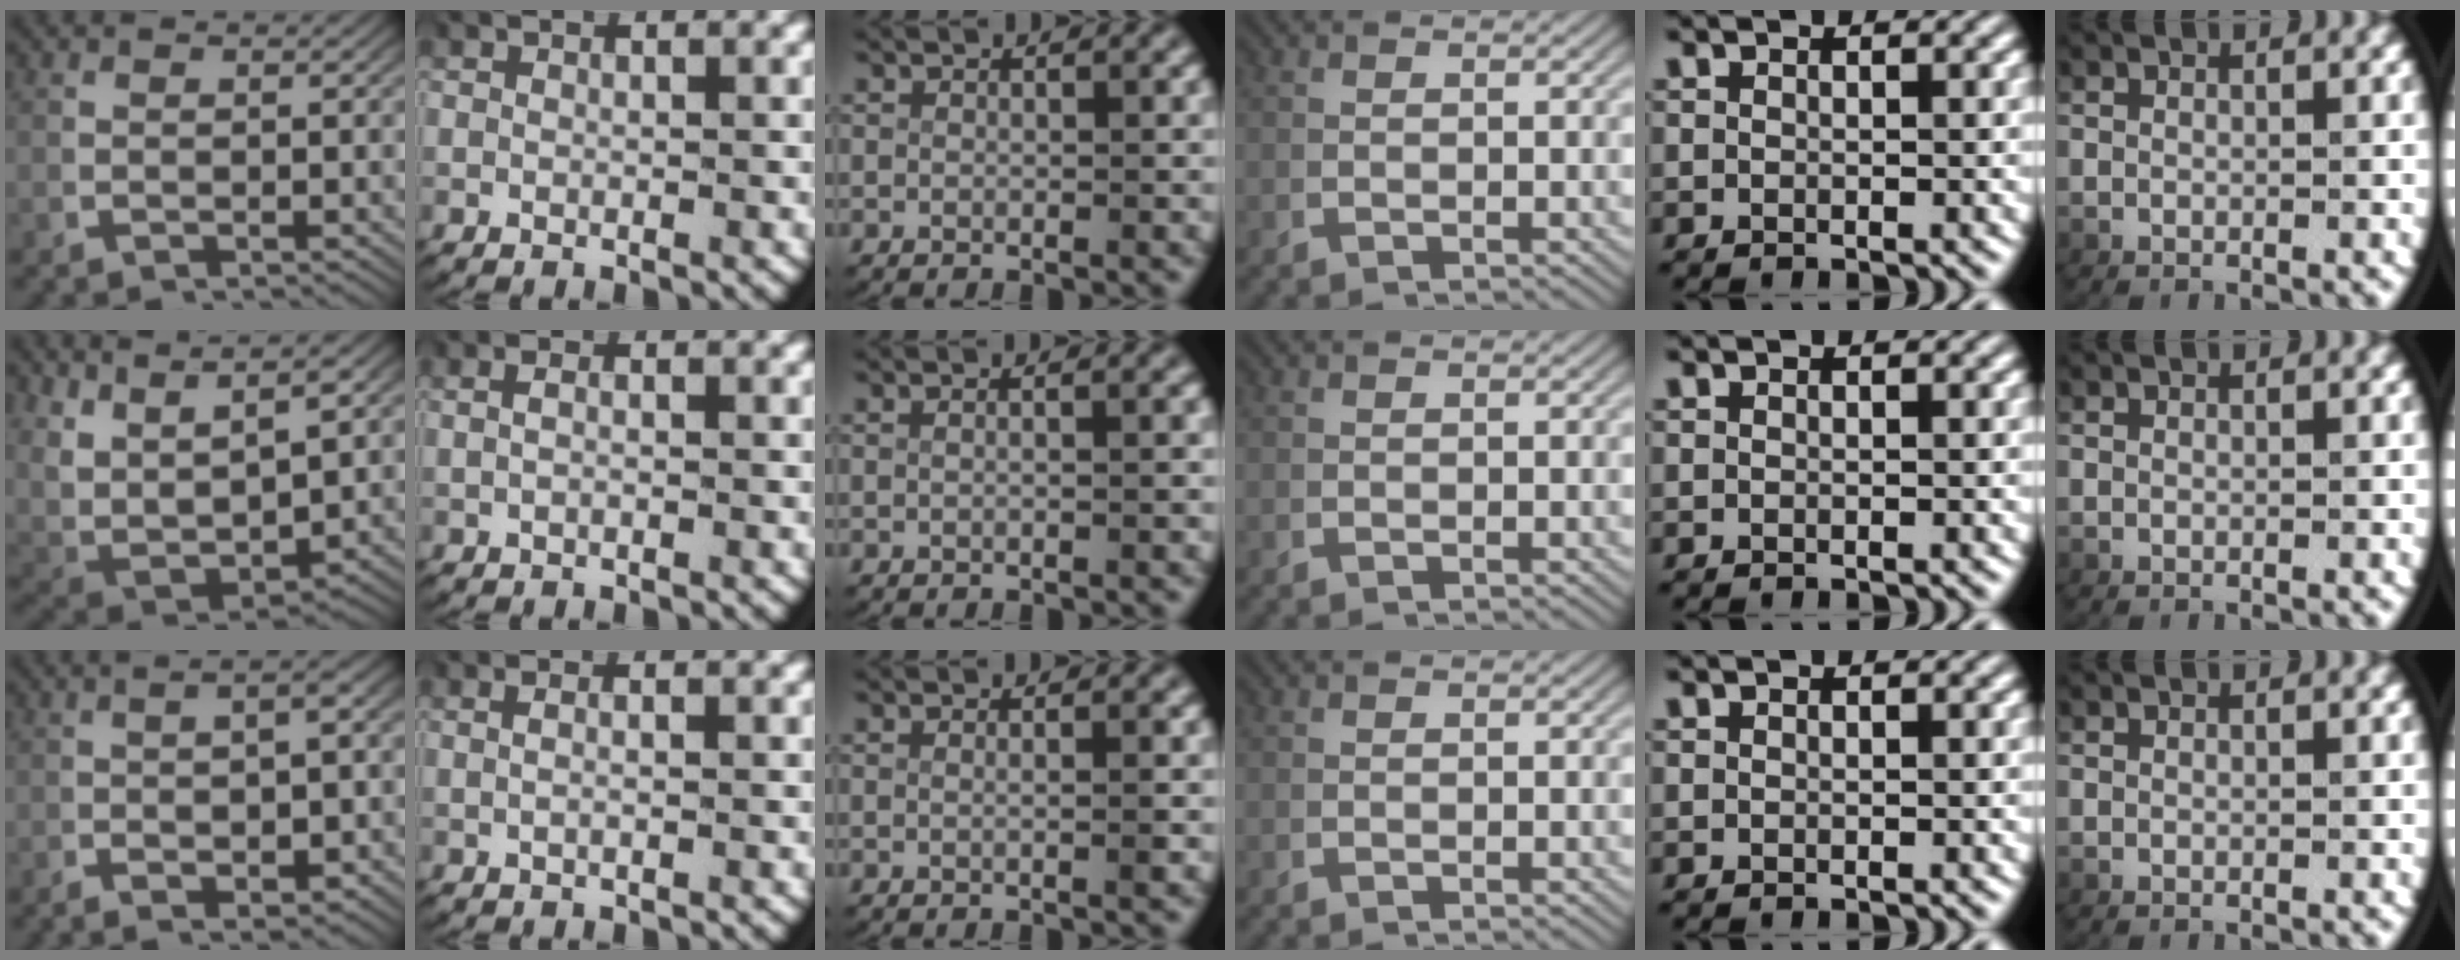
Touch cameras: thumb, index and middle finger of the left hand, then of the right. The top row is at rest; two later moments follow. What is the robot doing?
{"motion": "lift_and_place", "object": "towel"}